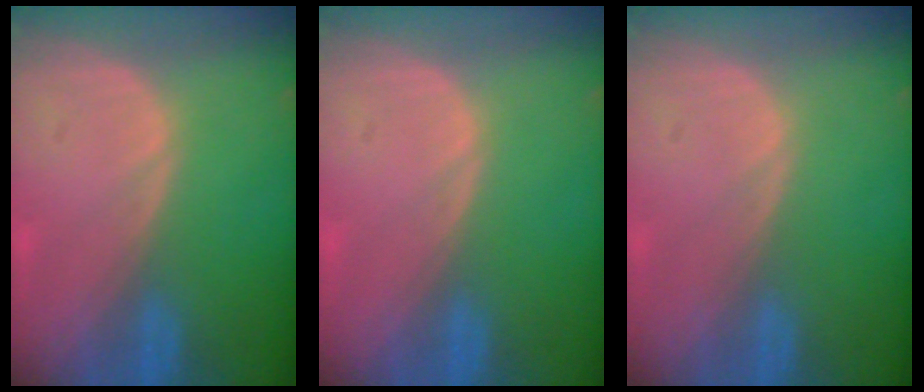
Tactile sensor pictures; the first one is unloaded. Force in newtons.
{"total": 0.0}
{"total": 0.0}